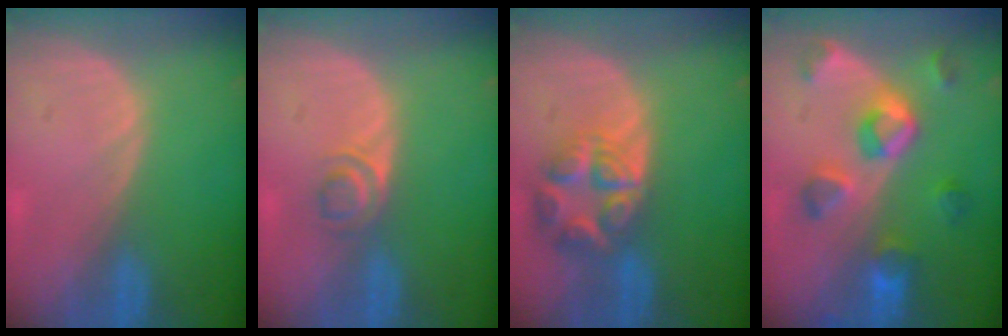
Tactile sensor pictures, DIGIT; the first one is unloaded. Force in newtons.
{"total": 2.8, "press": 2.7, "slide": 1.0}
{"total": 7.7, "press": 6.7, "slide": 3.7}
{"total": 7.8, "press": 7.7, "slide": 0.7}